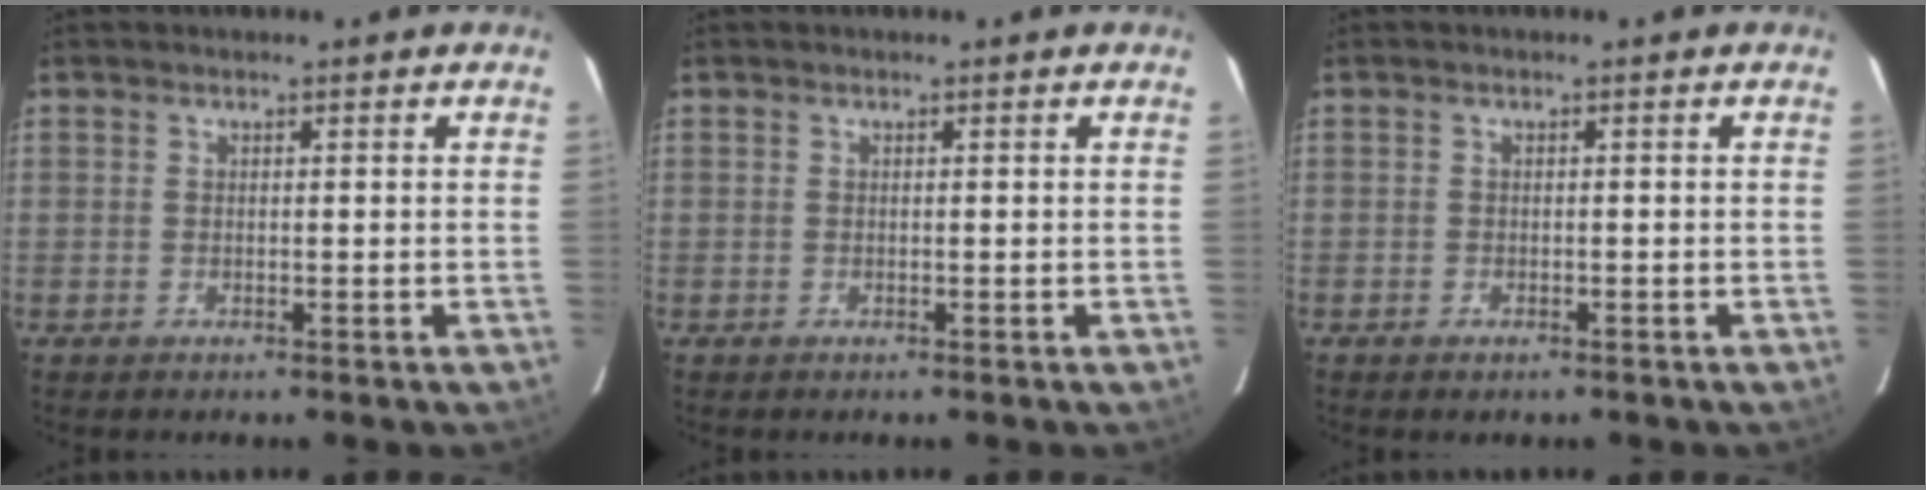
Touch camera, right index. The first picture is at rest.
{"total": 0.0}
{"total": 1.3, "force": [-0.9, 0.8, 0.5], "torque": [-0.009, -0.002, -0.014]}